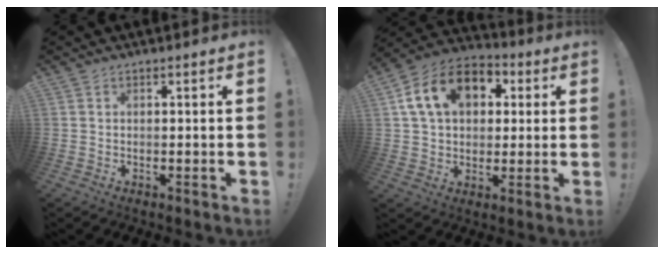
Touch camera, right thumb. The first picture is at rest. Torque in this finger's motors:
{"motor_torque": [1.37, 1.45, 0.99, 0.46, 0.11]}